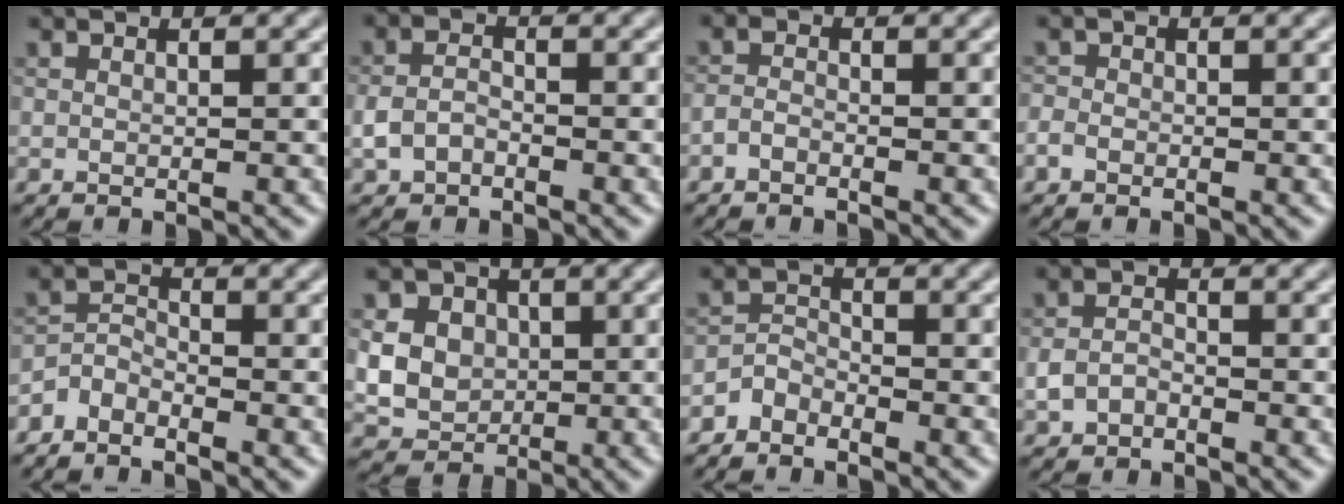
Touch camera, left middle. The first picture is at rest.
{"total": 2.0, "force": [-0.8, 1.3, 1.2], "torque": [-0.029, 0.003, -0.021]}
{"total": 1.1, "force": [-0.8, 0.4, 0.6], "torque": [-0.013, 0.001, -0.020]}
{"total": 1.2, "force": [-0.7, 0.8, 0.4], "torque": [-0.005, 0.001, -0.018]}
{"total": 2.1, "force": [-1.8, 0.8, 0.6], "torque": [-0.012, 0.008, -0.043]}
{"total": 7.5, "force": [1.6, 6.5, 3.4], "torque": [-0.066, 0.025, 0.023]}
{"total": 1.8, "force": [-1.5, 0.8, 0.4], "torque": [-0.003, 0.011, -0.034]}
{"total": 1.7, "force": [-0.8, 1.1, 1.0], "torque": [-0.022, 0.003, -0.020]}